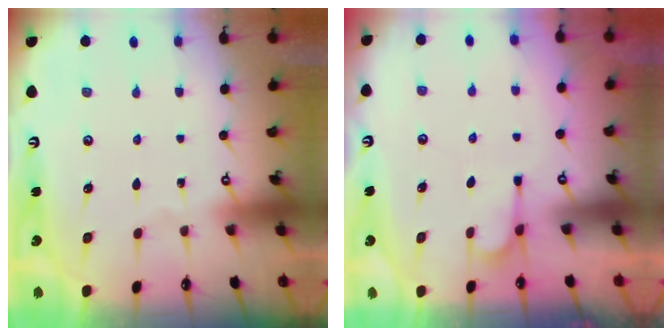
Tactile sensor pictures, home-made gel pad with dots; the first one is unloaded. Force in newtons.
{"total": 4.4, "press": 4.2, "slide": 1.2}